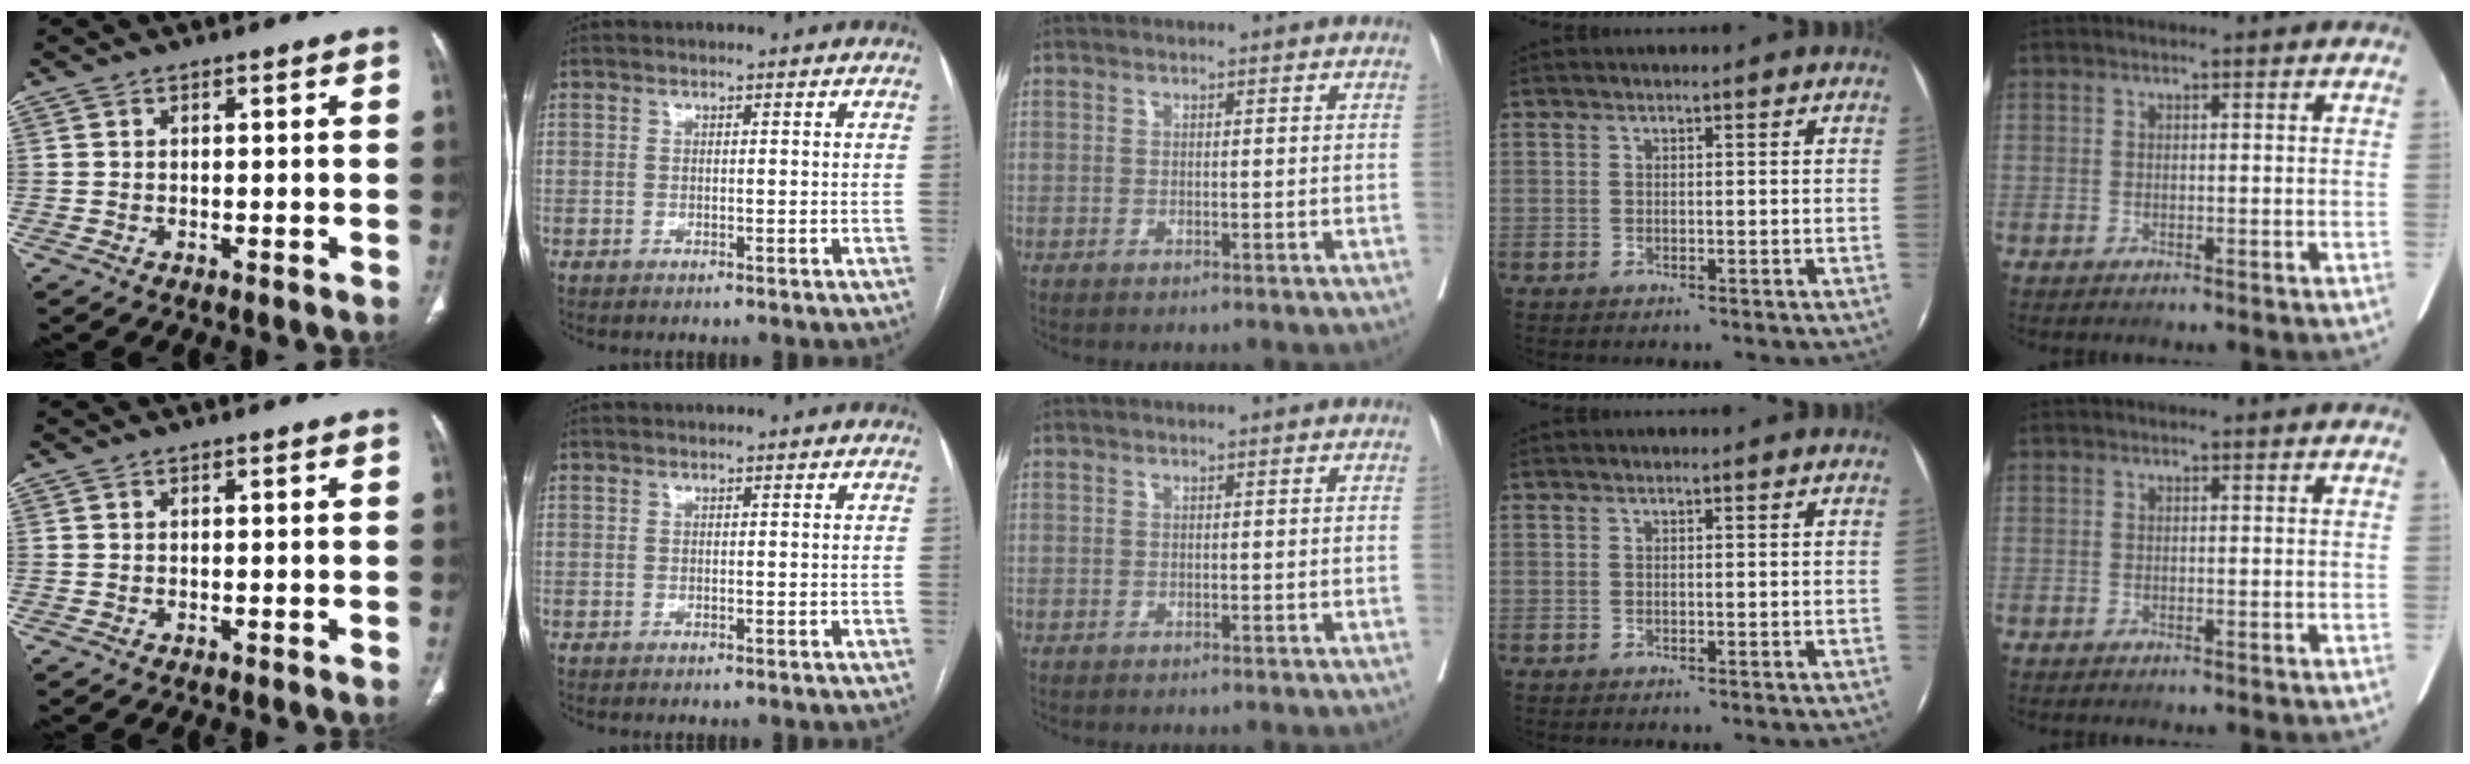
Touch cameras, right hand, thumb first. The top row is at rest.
{}